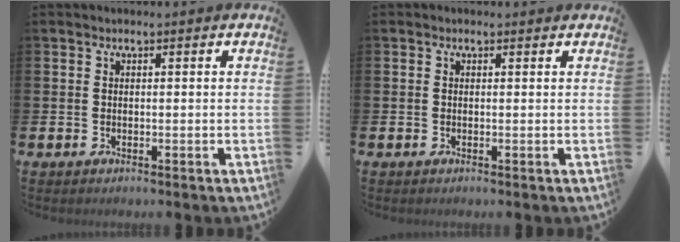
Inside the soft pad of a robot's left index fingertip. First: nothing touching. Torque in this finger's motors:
{"motor_torque": [0.07, -0.81, 0.52, 0.03]}